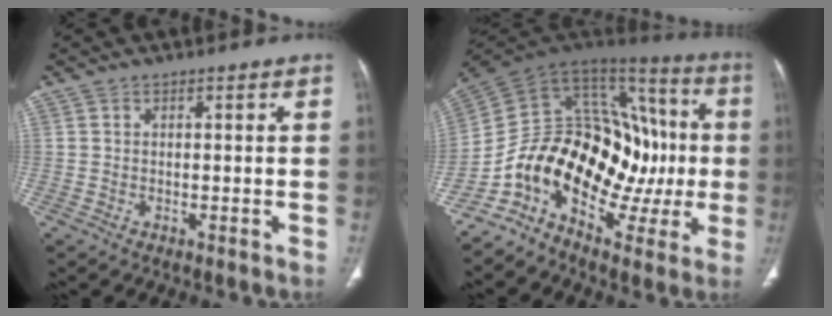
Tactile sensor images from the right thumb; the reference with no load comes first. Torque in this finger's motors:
{"motor_torque": [2.52, 2.49, 1.38, -1.39, 0.27]}